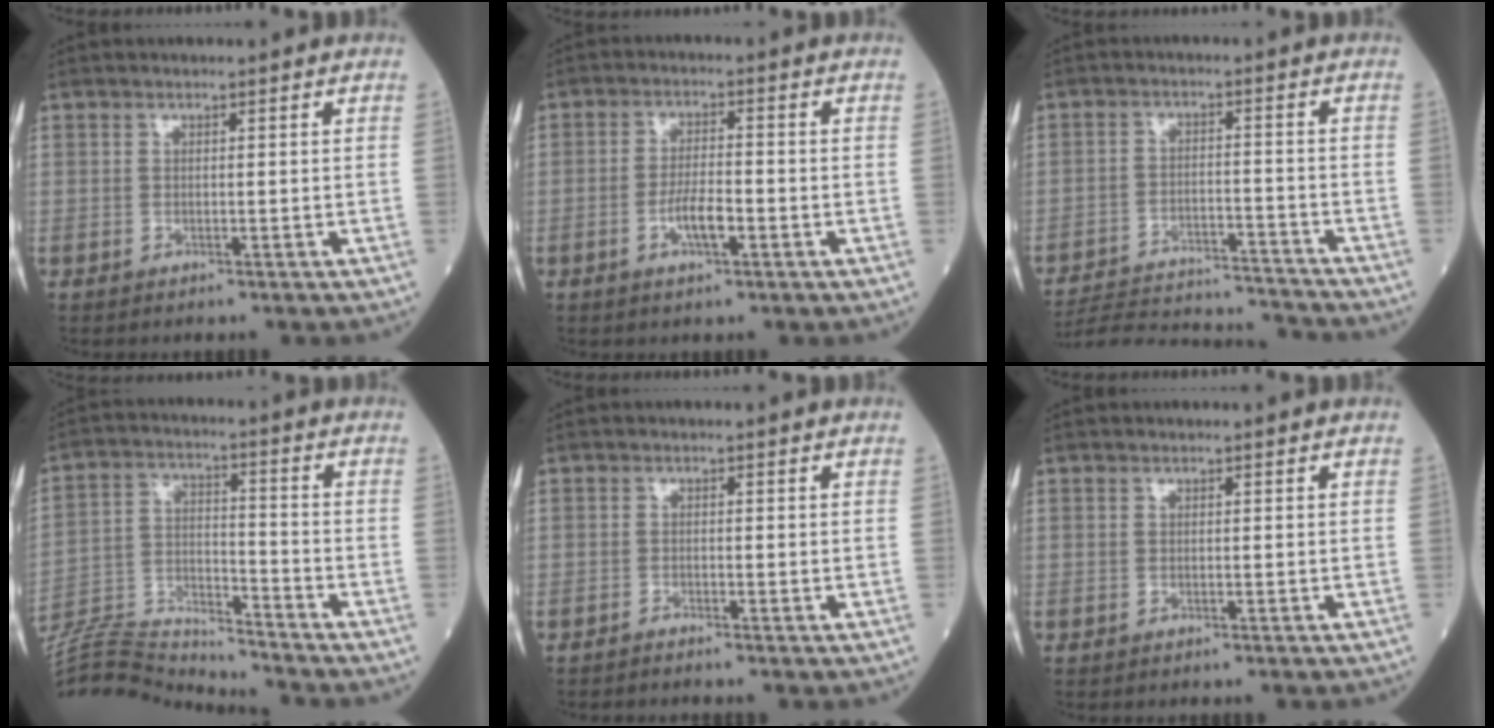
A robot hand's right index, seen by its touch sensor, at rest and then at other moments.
{"total": 4.6, "force": [-1.8, 1.1, 4.1], "torque": [-0.077, 0.002, -0.033]}
{"total": 16.4, "force": [-16.0, 0.7, 3.2], "torque": [-0.061, 0.003, -0.235]}
{"total": 13.6, "force": [-13.6, 0.0, 1.1], "torque": [-0.031, 0.025, -0.242]}
{"total": 0.8, "force": [-0.7, -0.3, 0.1], "torque": [-0.005, -0.002, -0.012]}
{"total": 0.0}